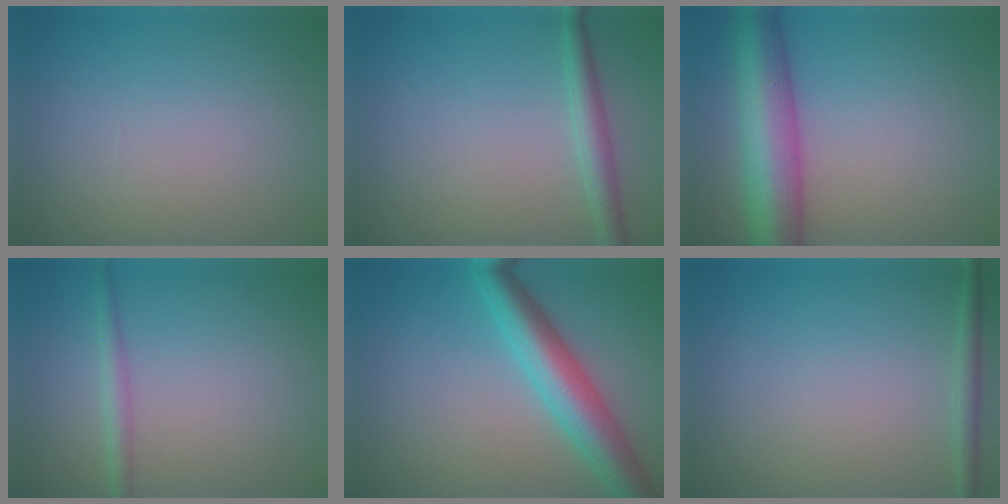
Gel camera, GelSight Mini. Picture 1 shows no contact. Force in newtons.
{"total": 2.3, "press": 2.2, "slide": 0.1}
{"total": 8.8, "press": 8.8, "slide": 0.2}
{"total": 1.7, "press": 1.7, "slide": 0.0}
{"total": 6.4, "press": 6.4, "slide": 0.1}
{"total": 1.4, "press": 1.4, "slide": 0.1}